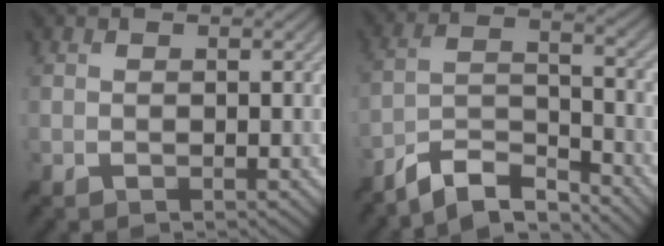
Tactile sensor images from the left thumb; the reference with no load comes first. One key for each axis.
{"total": 8.1, "fx": -7.0, "fy": 2.1, "fz": 3.6, "tx": -0.068, "ty": 0.009, "tz": -0.138}